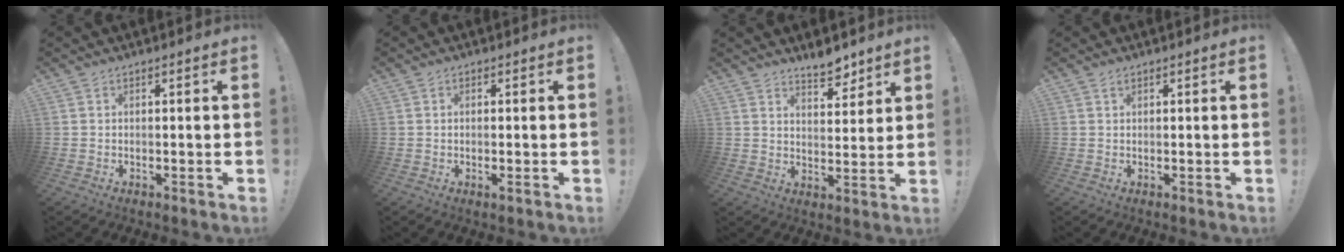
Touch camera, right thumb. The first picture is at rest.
{"total": 1.5, "force": [-0.2, 0.1, 1.5], "torque": [-0.018, -0.004, -0.004]}
{"total": 7.0, "force": [6.0, 2.4, 2.6], "torque": [-0.015, -0.049, 0.104]}
{"total": 0.6, "force": [0.4, 0.4, 0.3], "torque": [-0.007, 0.001, 0.009]}